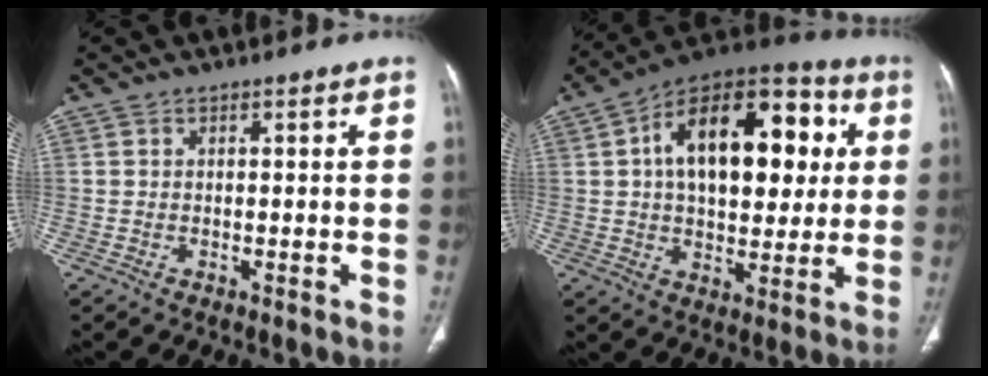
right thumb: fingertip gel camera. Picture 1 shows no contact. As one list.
[{"total": 23.4, "force": [4.6, 13.2, 18.8], "torque": [-0.250, 0.023, 0.062]}]